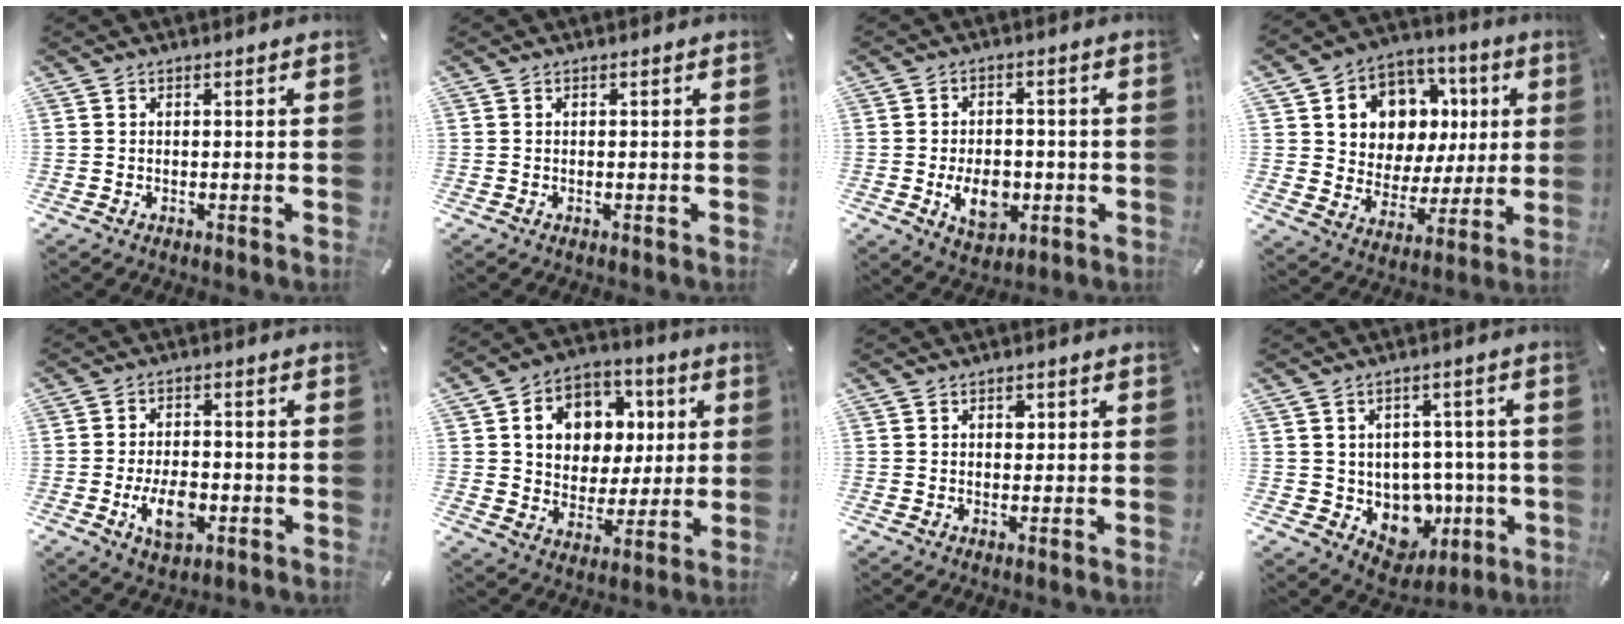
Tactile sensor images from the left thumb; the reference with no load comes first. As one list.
[{"total": 0.0}, {"total": 8.7, "force": [-2.0, 5.9, 6.1], "torque": [-0.108, 0.004, -0.034]}, {"total": 10.9, "force": [3.0, 10.1, 2.7], "torque": [-0.044, -0.033, 0.064]}, {"total": 8.1, "force": [-2.6, 4.6, 6.2], "torque": [-0.115, 0.007, -0.046]}, {"total": 12.1, "force": [2.3, 10.9, 4.8], "torque": [-0.083, -0.002, 0.051]}, {"total": 1.6, "force": [0.4, 1.2, 0.9], "torque": [-0.004, 0.000, 0.003]}, {"total": 9.2, "force": [-0.4, 8.6, 3.4], "torque": [-0.048, -0.013, 0.013]}]